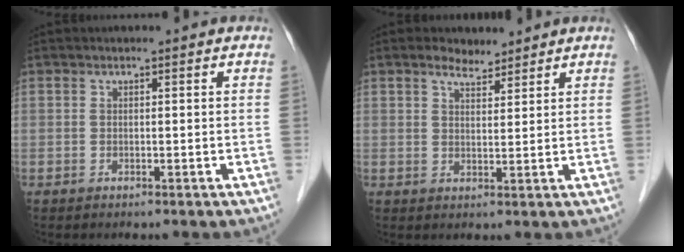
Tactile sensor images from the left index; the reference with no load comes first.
{"total": 3.0, "force": [2.5, 1.2, 1.0], "torque": [-0.025, 0.008, 0.045]}